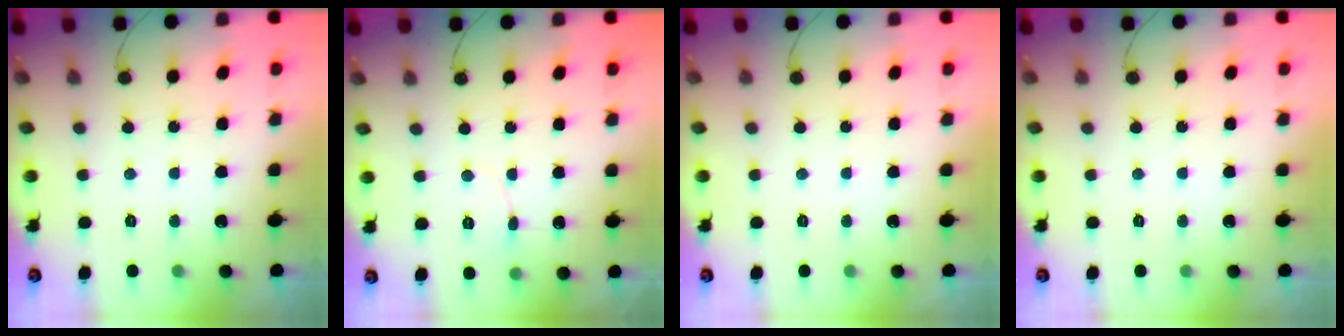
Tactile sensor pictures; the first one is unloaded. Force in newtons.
{"total": 2.9, "press": 2.9, "slide": 0.3}
{"total": 0.0}
{"total": 0.0}